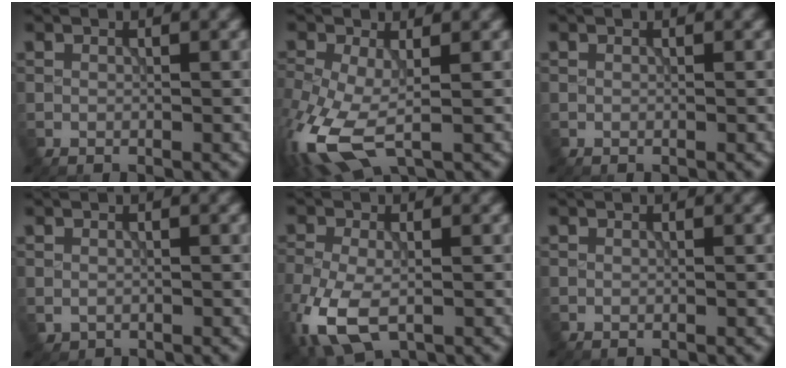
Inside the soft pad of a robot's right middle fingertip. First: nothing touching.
{"total": 8.0, "force": [-2.7, 3.8, 6.5], "torque": [-0.169, -0.023, -0.050]}
{"total": 0.0}
{"total": 0.6, "force": [-0.2, 0.5, 0.1], "torque": [0.001, -0.006, -0.003]}
{"total": 6.9, "force": [-2.6, 3.8, 5.1], "torque": [-0.132, -0.018, -0.051]}
{"total": 0.0}